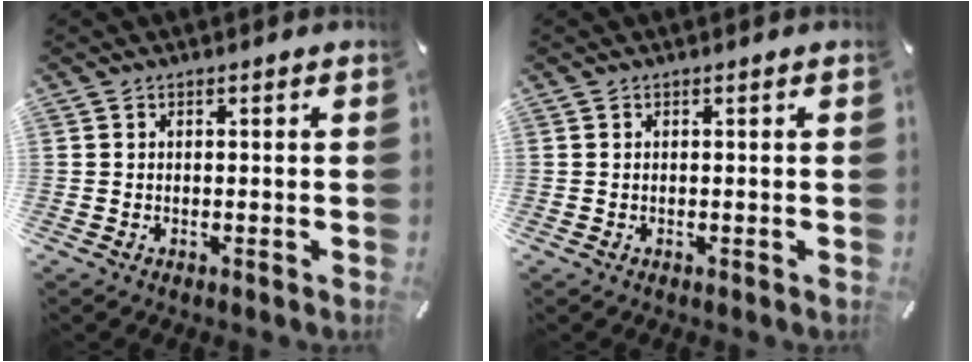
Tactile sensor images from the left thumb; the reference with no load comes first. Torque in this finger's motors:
{"motor_torque": [0.01, 0.00, 0.00, 0.00, 0.00]}